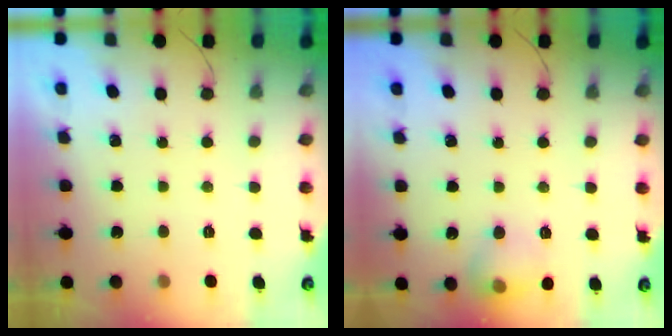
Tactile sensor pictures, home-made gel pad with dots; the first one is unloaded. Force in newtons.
{"total": 10.1, "press": 10.0, "slide": 1.4}